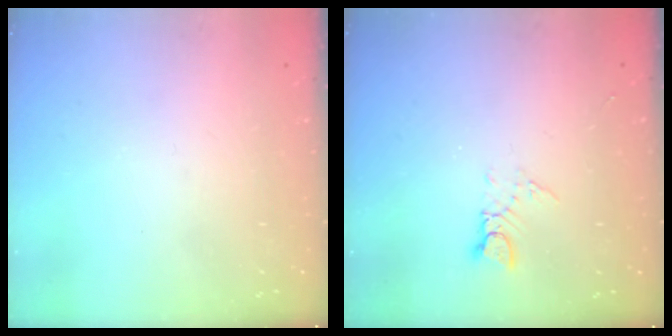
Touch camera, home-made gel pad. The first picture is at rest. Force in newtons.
{"total": 3.3, "press": 3.3, "slide": 0.3}